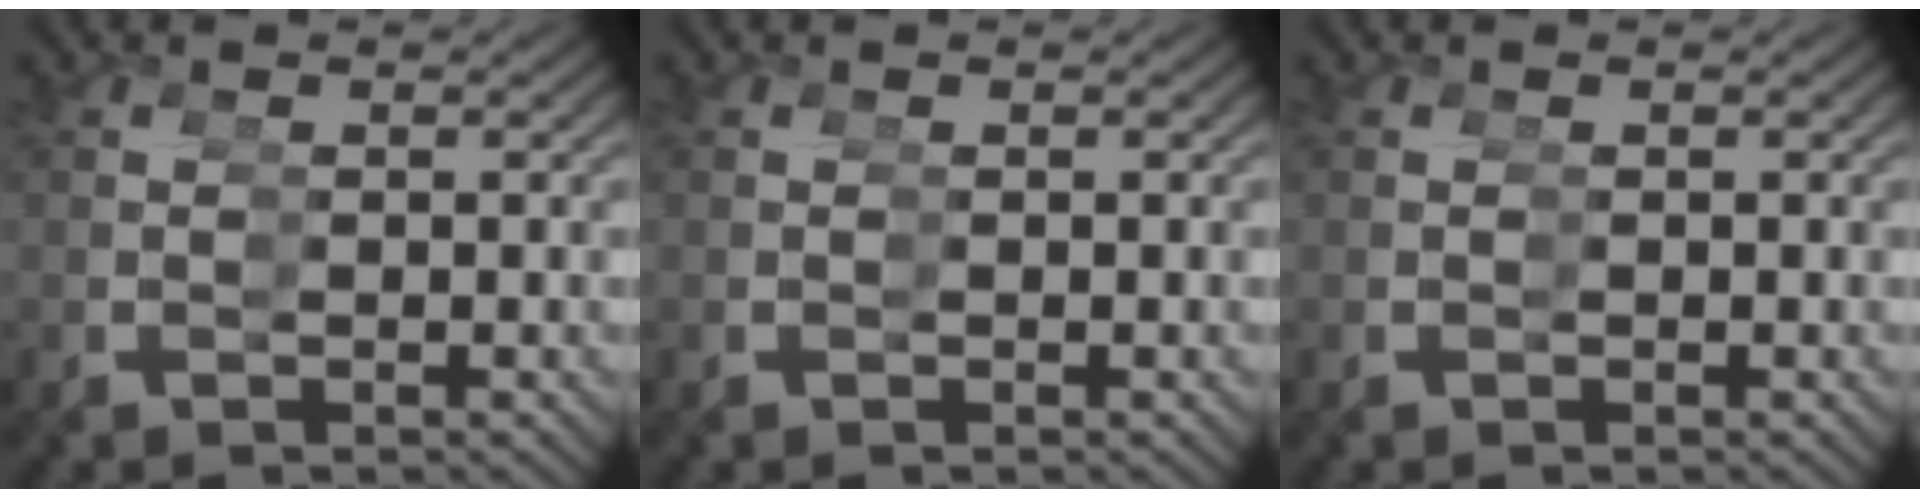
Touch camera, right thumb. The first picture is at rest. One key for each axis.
{"total": 0.0}
{"total": 0.0}